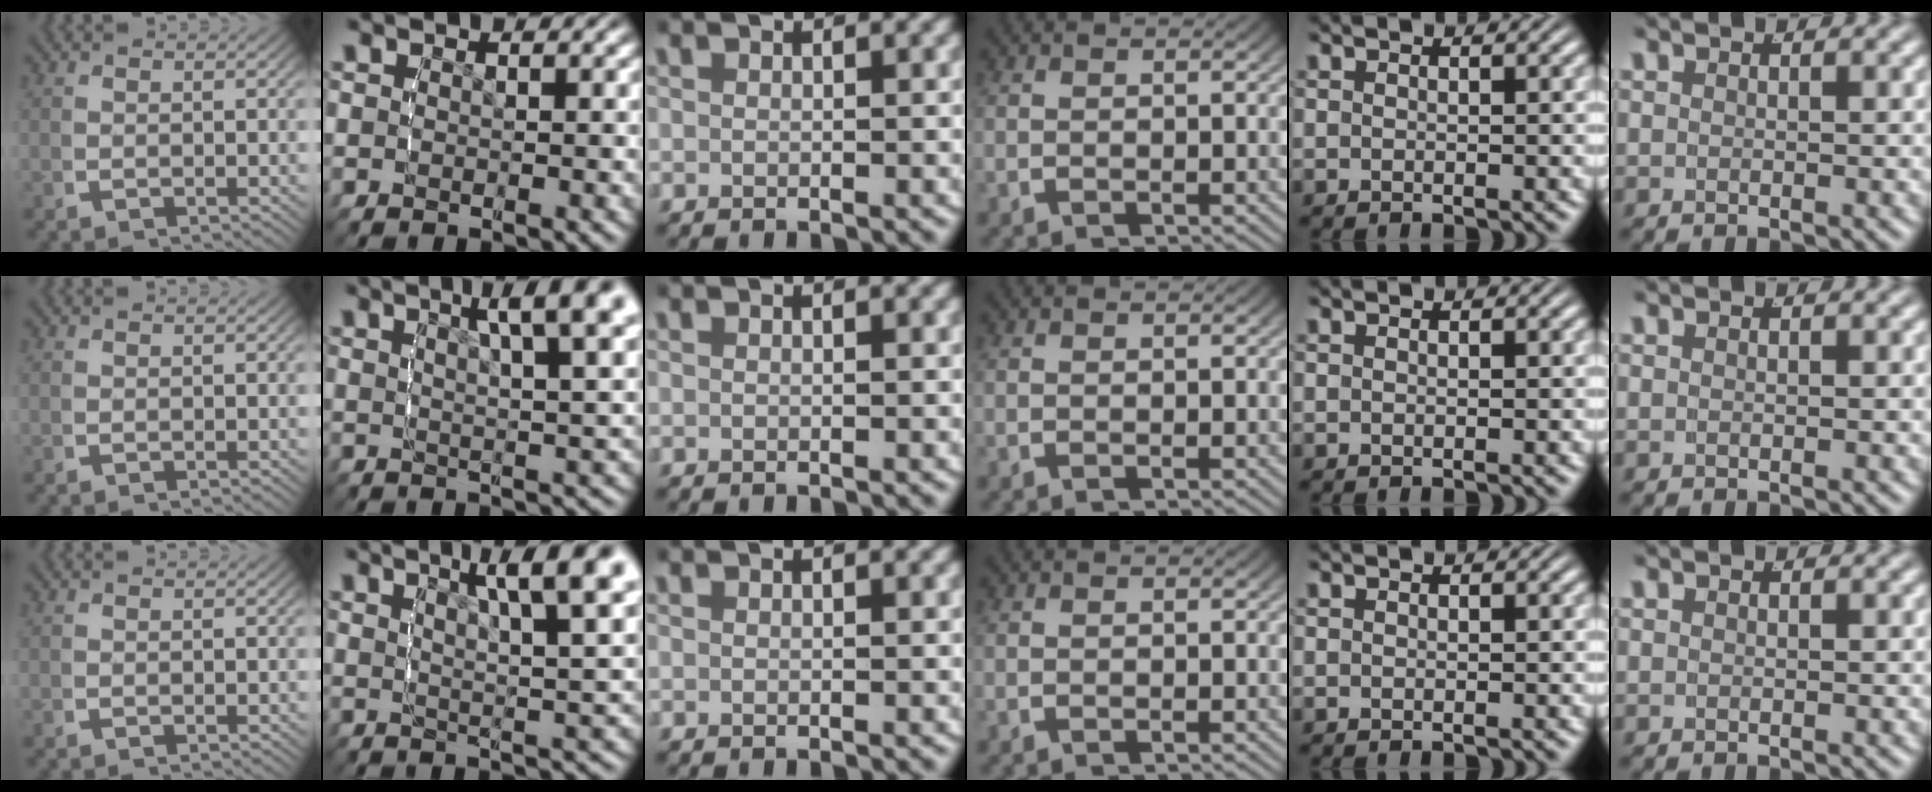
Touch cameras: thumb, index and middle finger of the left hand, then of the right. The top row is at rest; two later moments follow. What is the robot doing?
{"motion": "lift_and_place", "object": "condiment"}